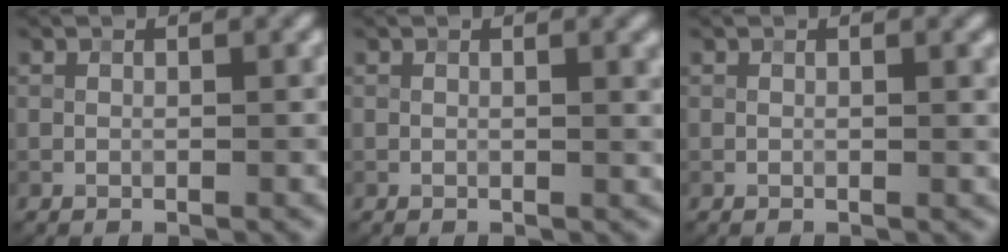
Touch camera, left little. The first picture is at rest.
{"total": 1.6, "force": [0.4, 0.4, 1.5], "torque": [-0.016, 0.003, 0.004]}
{"total": 0.6, "force": [0.1, 0.1, 0.6], "torque": [-0.006, 0.000, 0.001]}